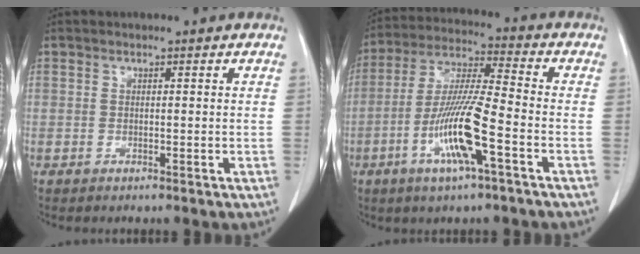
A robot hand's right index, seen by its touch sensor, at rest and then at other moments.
{"total": 12.6, "force": [-4.6, 0.8, 11.7], "torque": [-0.236, -0.006, -0.089]}